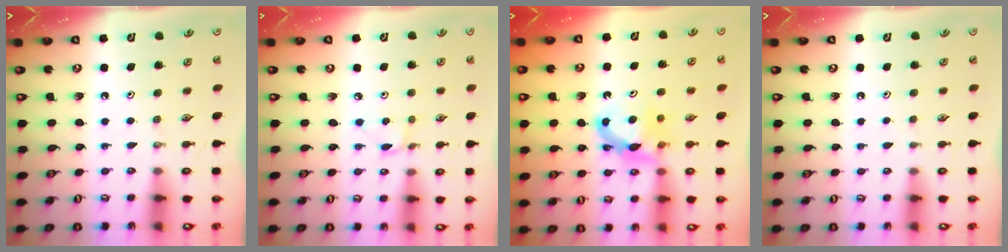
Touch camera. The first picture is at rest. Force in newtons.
{"total": 2.0, "press": 2.0, "slide": 0.3}
{"total": 7.9, "press": 7.8, "slide": 0.5}
{"total": 1.3, "press": 1.2, "slide": 0.3}